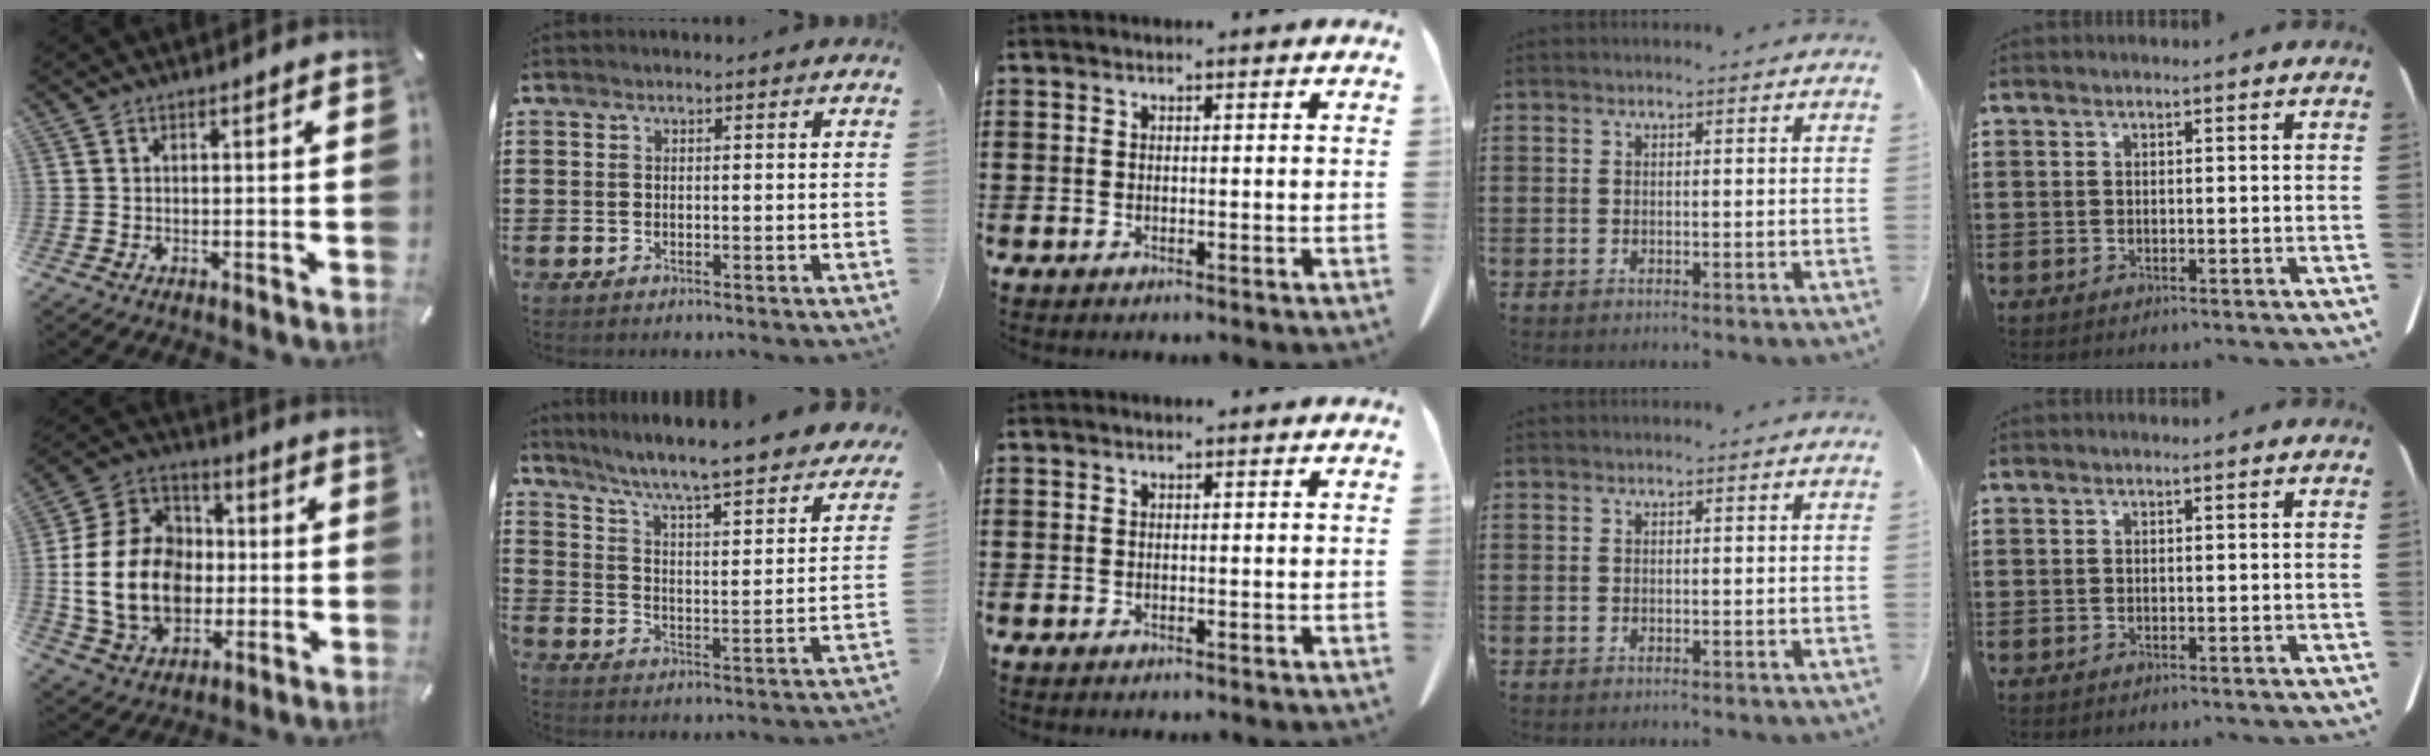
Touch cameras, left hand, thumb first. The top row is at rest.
{"thumb": {"total": 19.8, "force": [-2.0, 15.6, 12.0], "torque": [-0.267, 0.020, -0.034]}, "index": {"total": 5.6, "force": [4.7, -0.5, 3.0], "torque": [-0.078, -0.049, 0.068]}}